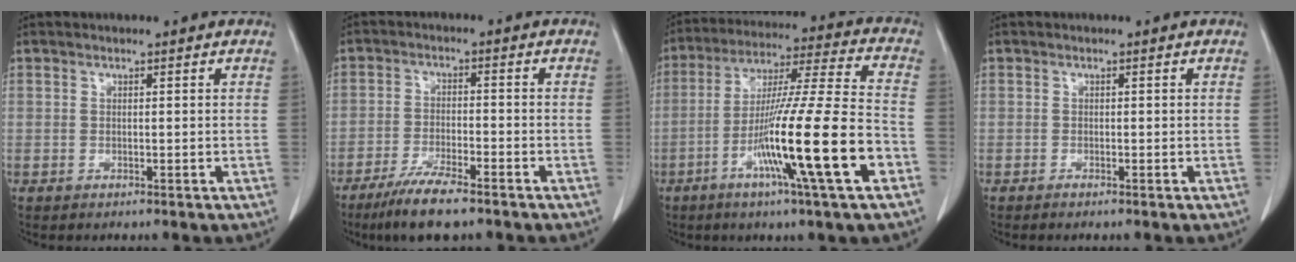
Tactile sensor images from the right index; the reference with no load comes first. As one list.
[{"total": 8.2, "force": [-6.1, 1.0, 5.4], "torque": [-0.099, -0.019, -0.106]}, {"total": 18.9, "force": [-7.1, -0.8, 17.5], "torque": [-0.316, -0.020, -0.127]}, {"total": 0.5, "force": [-0.4, -0.1, 0.3], "torque": [-0.009, 0.000, -0.008]}]